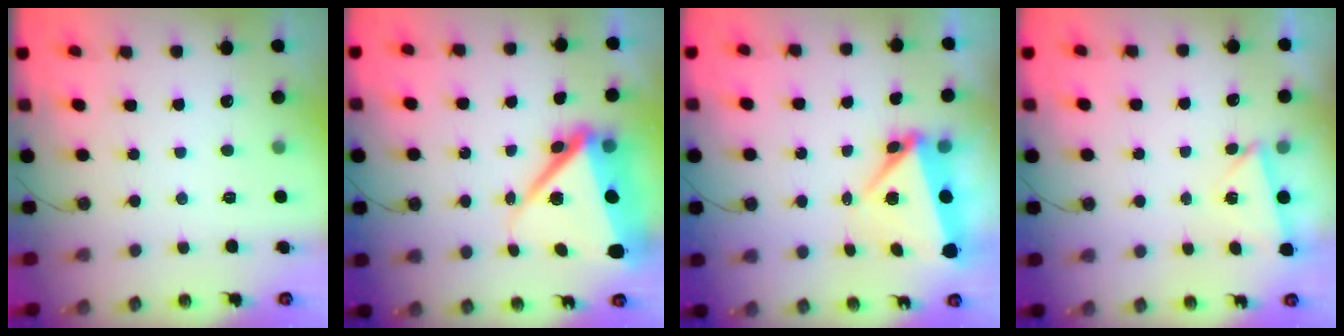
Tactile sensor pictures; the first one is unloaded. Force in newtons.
{"total": 14.4, "press": 14.3, "slide": 1.4}
{"total": 5.4, "press": 5.3, "slide": 1.3}
{"total": 2.0, "press": 1.9, "slide": 0.7}